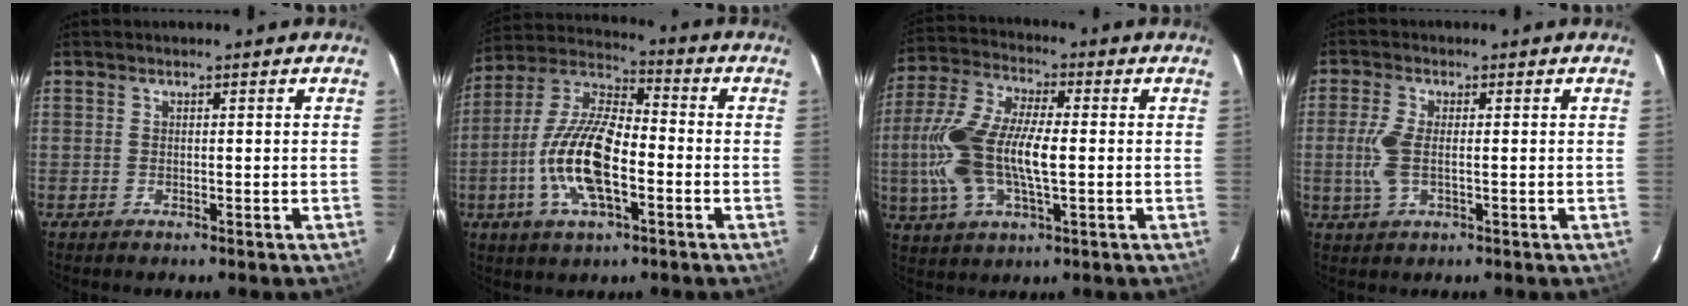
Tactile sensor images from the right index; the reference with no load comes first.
{"total": 16.3, "force": [-3.5, 7.4, 14.1], "torque": [-0.287, 0.003, -0.068]}
{"total": 16.5, "force": [-0.9, 7.0, 14.9], "torque": [-0.319, 0.004, -0.019]}
{"total": 5.7, "force": [-0.4, 2.6, 5.1], "torque": [-0.117, -0.002, -0.007]}